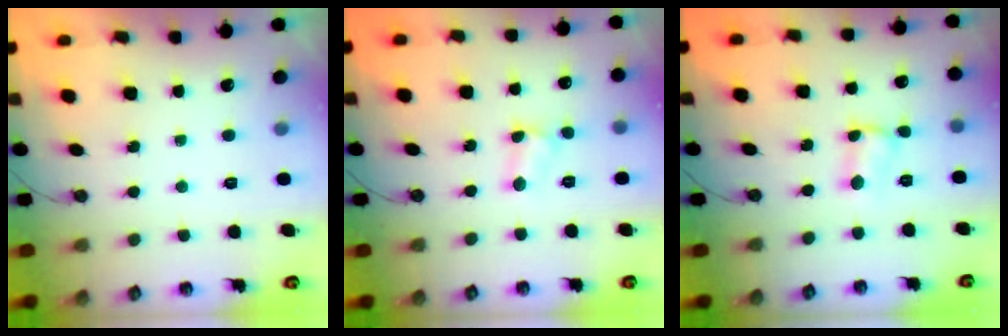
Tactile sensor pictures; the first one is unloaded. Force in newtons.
{"total": 4.0, "press": 4.0, "slide": 0.5}
{"total": 2.6, "press": 2.6, "slide": 0.5}